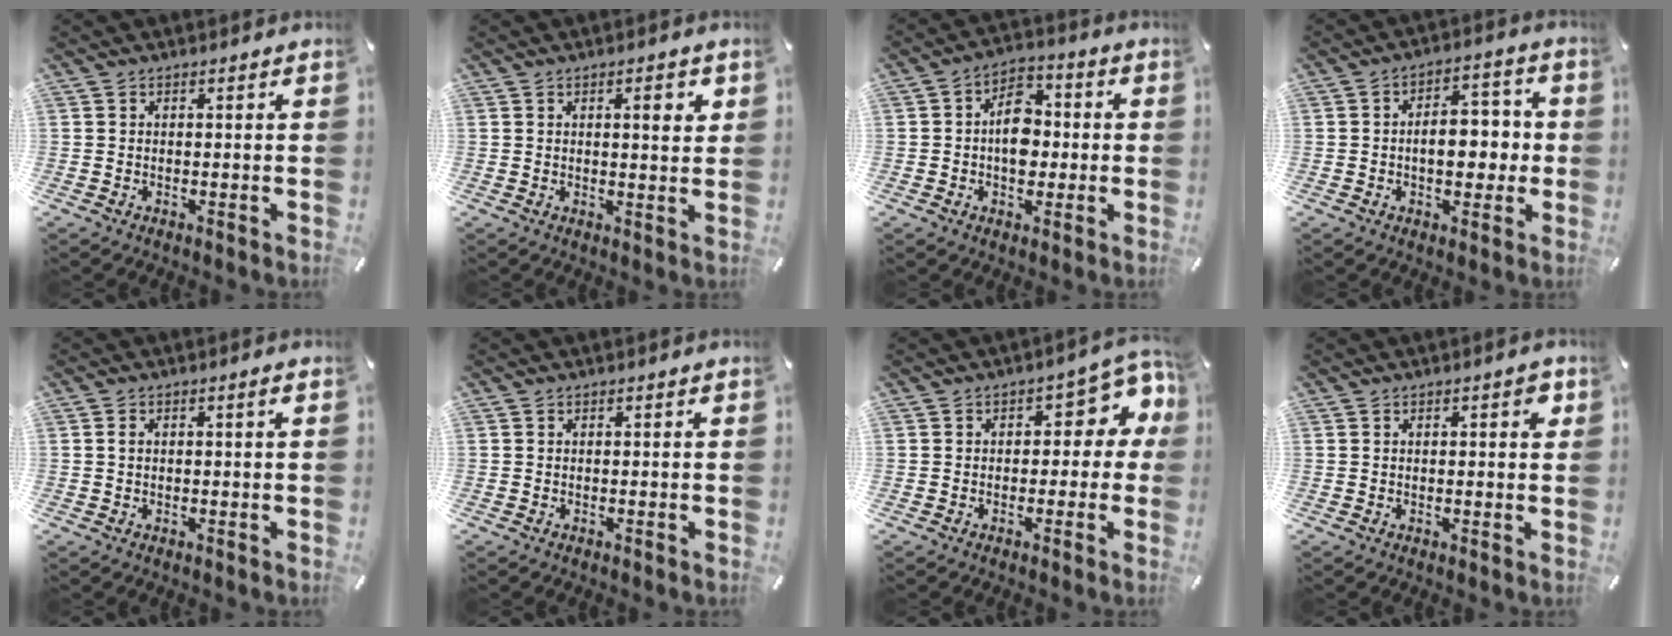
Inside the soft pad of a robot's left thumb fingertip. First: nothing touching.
{"total": 4.5, "force": [1.6, 1.2, 4.0], "torque": [-0.057, -0.005, 0.020]}
{"total": 9.0, "force": [-0.7, 6.5, 6.3], "torque": [-0.089, 0.009, -0.015]}
{"total": 9.2, "force": [-1.1, 6.0, 6.9], "torque": [-0.084, 0.009, -0.024]}
{"total": 1.8, "force": [0.4, 0.6, 1.7], "torque": [-0.031, 0.005, 0.003]}
{"total": 0.0}
{"total": 8.8, "force": [2.6, 5.0, 6.8], "torque": [-0.075, -0.016, 0.038]}
{"total": 2.5, "force": [0.9, 1.0, 2.1], "torque": [-0.029, 0.001, 0.009]}